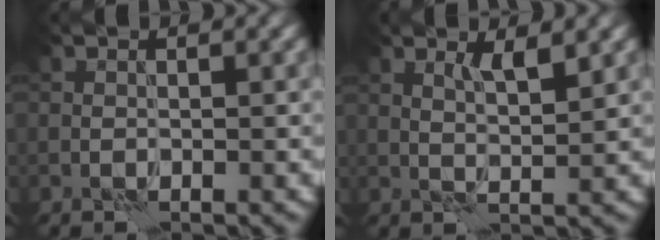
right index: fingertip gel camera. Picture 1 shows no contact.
{"total": 2.2, "force": [1.3, 0.3, 1.7], "torque": [-0.028, 0.000, 0.023]}